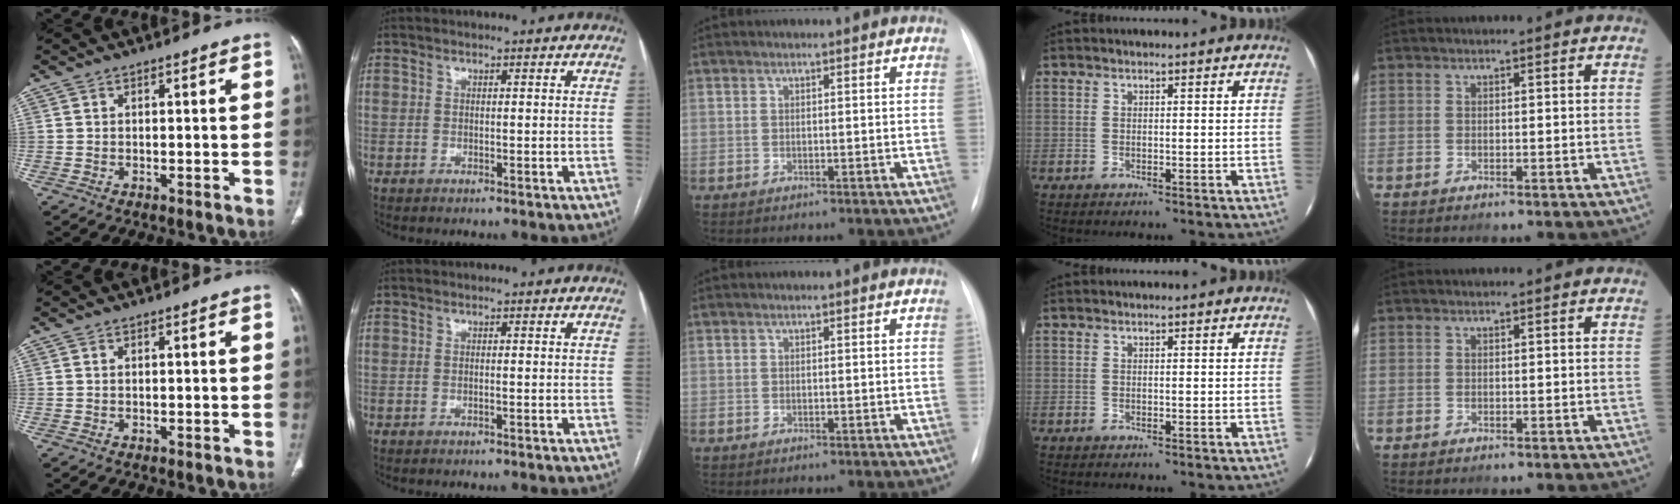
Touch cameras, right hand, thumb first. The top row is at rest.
{}